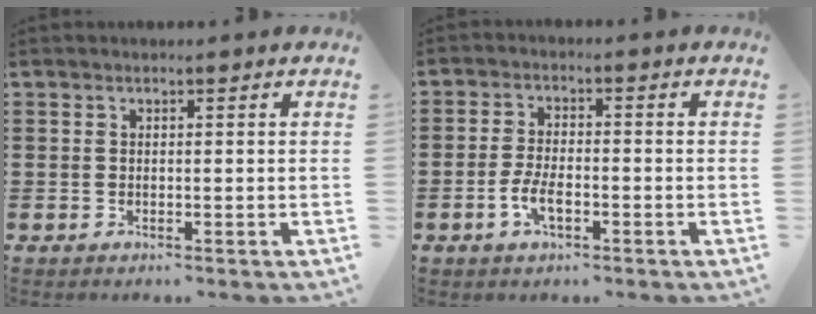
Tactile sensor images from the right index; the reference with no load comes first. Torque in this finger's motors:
{"motor_torque": [1.08, 1.06, 0.39, 0.08]}